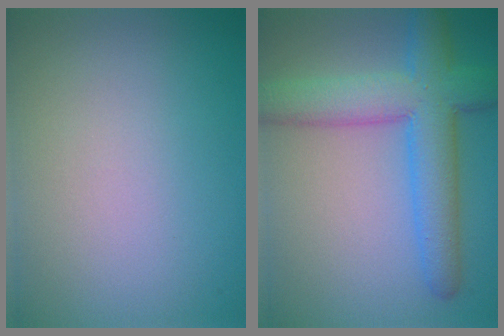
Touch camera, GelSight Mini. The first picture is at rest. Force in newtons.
{"total": 7.6, "press": 7.6, "slide": 0.2}